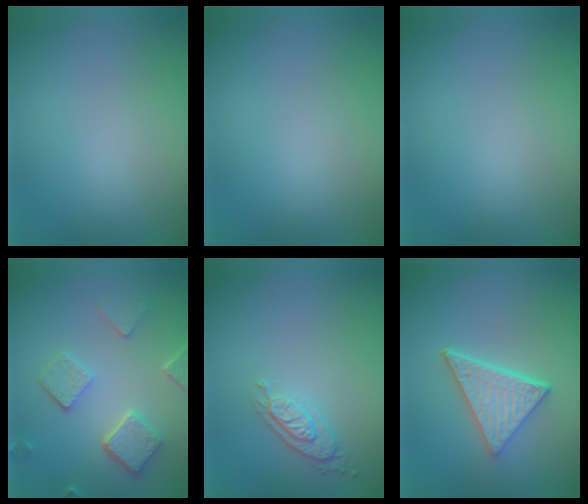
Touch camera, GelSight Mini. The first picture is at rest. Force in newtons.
{"total": 0.0}
{"total": 0.0}
{"total": 4.7, "press": 3.7, "slide": 3.0}
{"total": 2.0, "press": 1.8, "slide": 0.9}
{"total": 5.1, "press": 3.8, "slide": 3.4}